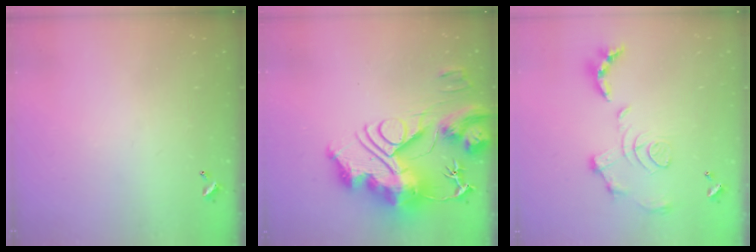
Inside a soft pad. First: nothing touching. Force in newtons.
{"total": 0.5, "press": 0.5, "slide": 0.0}
{"total": 1.5, "press": 0.8, "slide": 1.3}